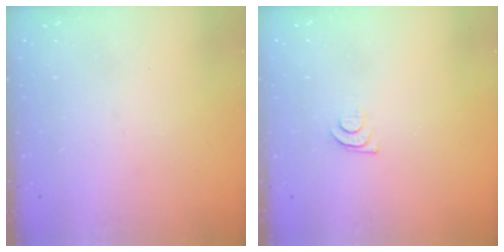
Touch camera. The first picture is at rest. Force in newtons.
{"total": 4.2, "press": 4.2, "slide": 0.5}